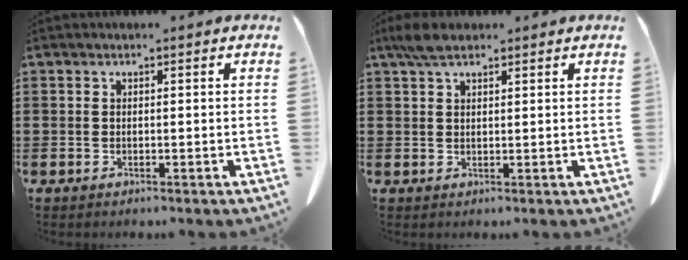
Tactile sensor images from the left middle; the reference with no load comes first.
{"total": 3.3, "force": [2.4, 1.2, 2.0], "torque": [-0.046, 0.005, 0.046]}